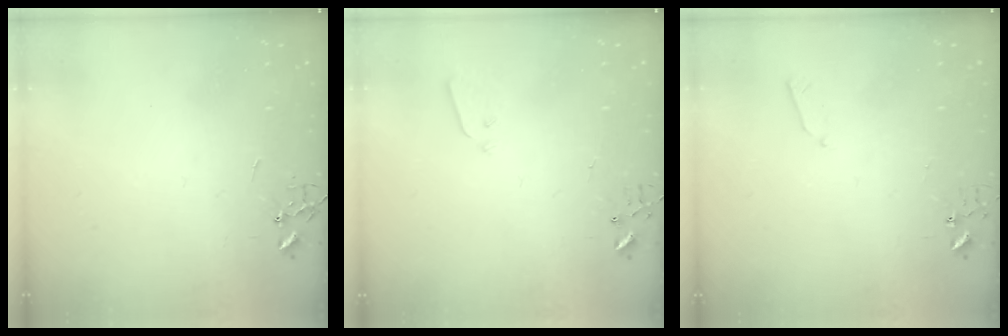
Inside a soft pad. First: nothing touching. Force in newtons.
{"total": 3.4, "press": 3.3, "slide": 0.7}
{"total": 3.7, "press": 3.6, "slide": 0.5}